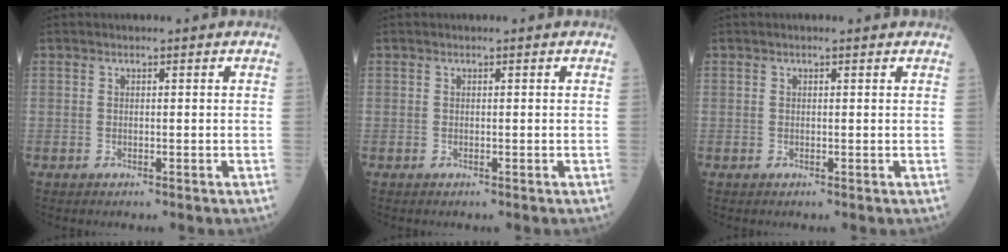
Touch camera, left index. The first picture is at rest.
{"total": 0.0}
{"total": 0.8, "force": [0.6, 0.1, 0.4], "torque": [-0.011, 0.007, 0.008]}